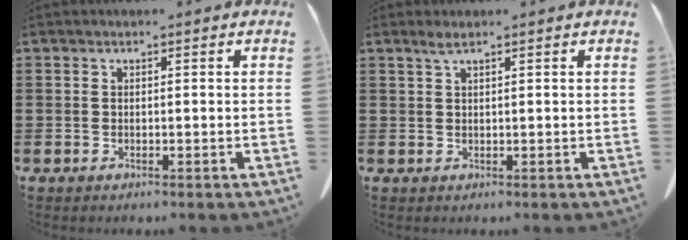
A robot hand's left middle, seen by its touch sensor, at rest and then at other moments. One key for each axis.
{"total": 1.5, "fx": 1.0, "fy": 0.1, "fz": 1.1, "tx": -0.024, "ty": 0.001, "tz": 0.017}